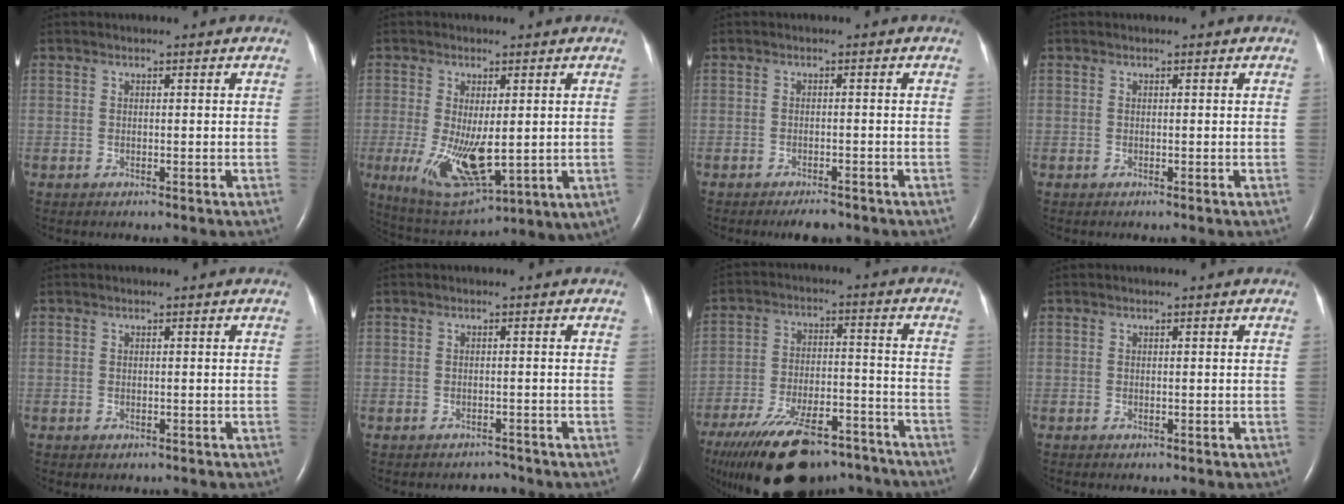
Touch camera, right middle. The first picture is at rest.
{"total": 13.4, "force": [-2.0, 4.6, 12.4], "torque": [-0.216, -0.027, -0.012]}
{"total": 2.8, "force": [-2.3, 0.9, 1.4], "torque": [-0.022, -0.003, -0.030]}
{"total": 0.0}
{"total": 0.0}
{"total": 1.4, "force": [-1.3, 0.5, -0.1], "torque": [-0.001, -0.003, -0.017]}
{"total": 23.7, "force": [-18.7, 8.1, 12.1], "torque": [-0.235, -0.018, -0.282]}
{"total": 0.0}